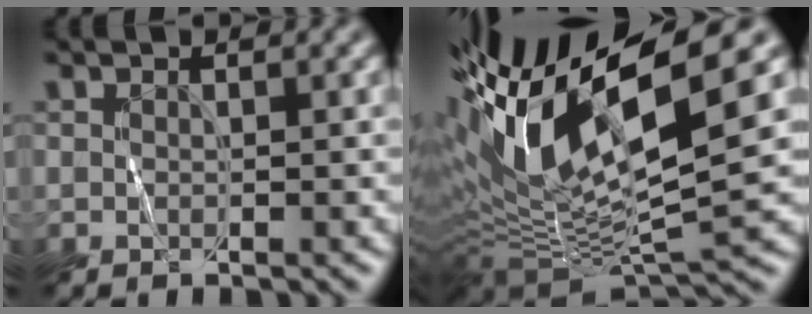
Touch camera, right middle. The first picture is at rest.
{"total": 15.5, "force": [4.3, 6.1, 13.6], "torque": [-0.276, 0.013, 0.071]}